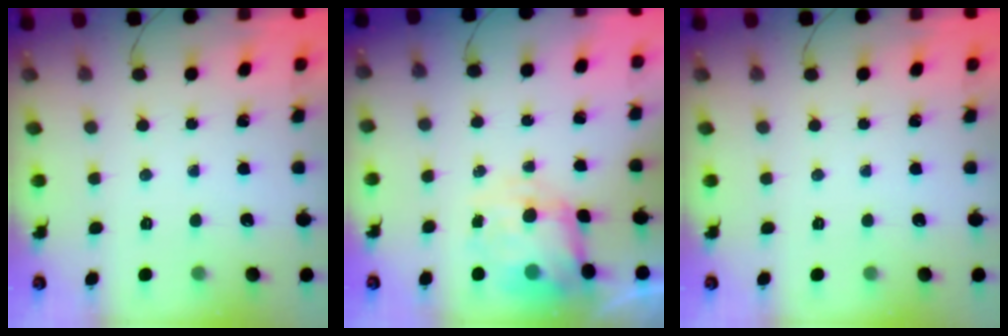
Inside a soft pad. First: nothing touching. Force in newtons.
{"total": 7.5, "press": 7.3, "slide": 1.8}
{"total": 0.0}